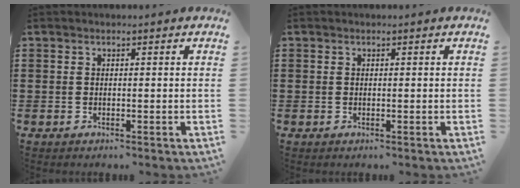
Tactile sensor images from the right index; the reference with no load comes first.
{"total": 0.0}